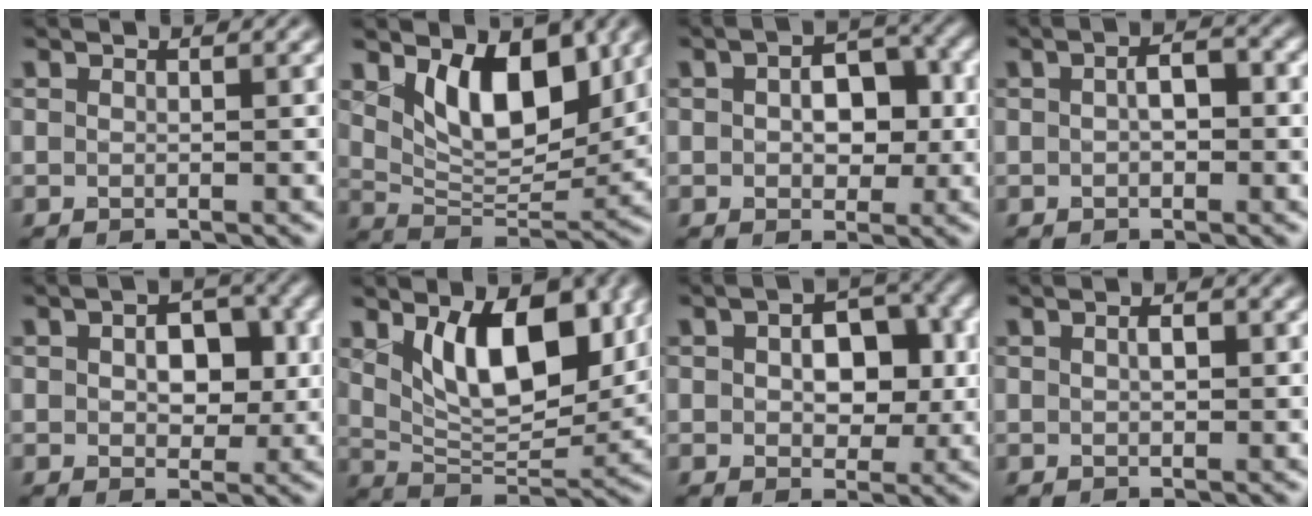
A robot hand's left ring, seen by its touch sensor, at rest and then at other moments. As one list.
[{"total": 7.6, "force": [3.1, 4.0, 5.7], "torque": [-0.097, -0.018, 0.053]}, {"total": 5.3, "force": [0.5, 3.2, 4.1], "torque": [-0.058, 0.006, 0.002]}, {"total": 2.3, "force": [0.0, 1.2, 2.0], "torque": [-0.034, 0.005, -0.002]}, {"total": 4.9, "force": [0.6, 3.0, 3.8], "torque": [-0.057, 0.001, 0.004]}, {"total": 8.8, "force": [3.1, 4.3, 7.0], "torque": [-0.115, -0.014, 0.055]}, {"total": 6.4, "force": [0.7, 3.9, 5.0], "torque": [-0.068, 0.005, 0.006]}, {"total": 1.2, "force": [0.2, 0.6, 1.0], "torque": [-0.018, 0.003, 0.002]}]